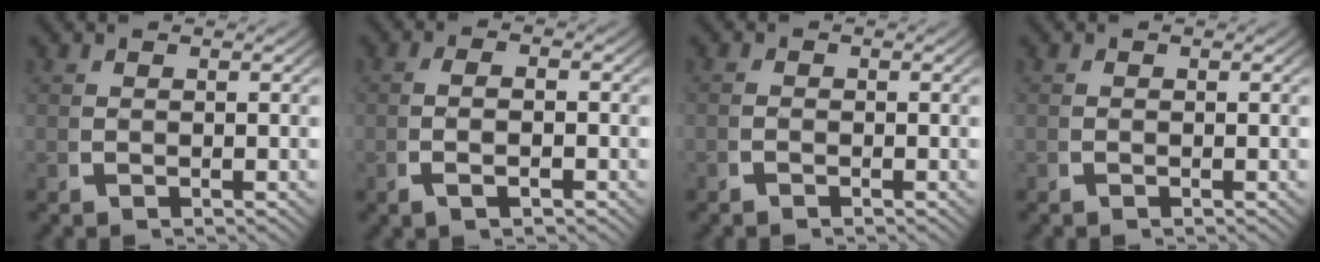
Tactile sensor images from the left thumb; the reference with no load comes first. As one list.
[{"total": 2.1, "force": [-0.8, 0.9, 1.7], "torque": [-0.040, -0.002, -0.016]}, {"total": 0.7, "force": [-0.7, 0.2, 0.0], "torque": [0.003, -0.003, -0.015]}, {"total": 0.0}]